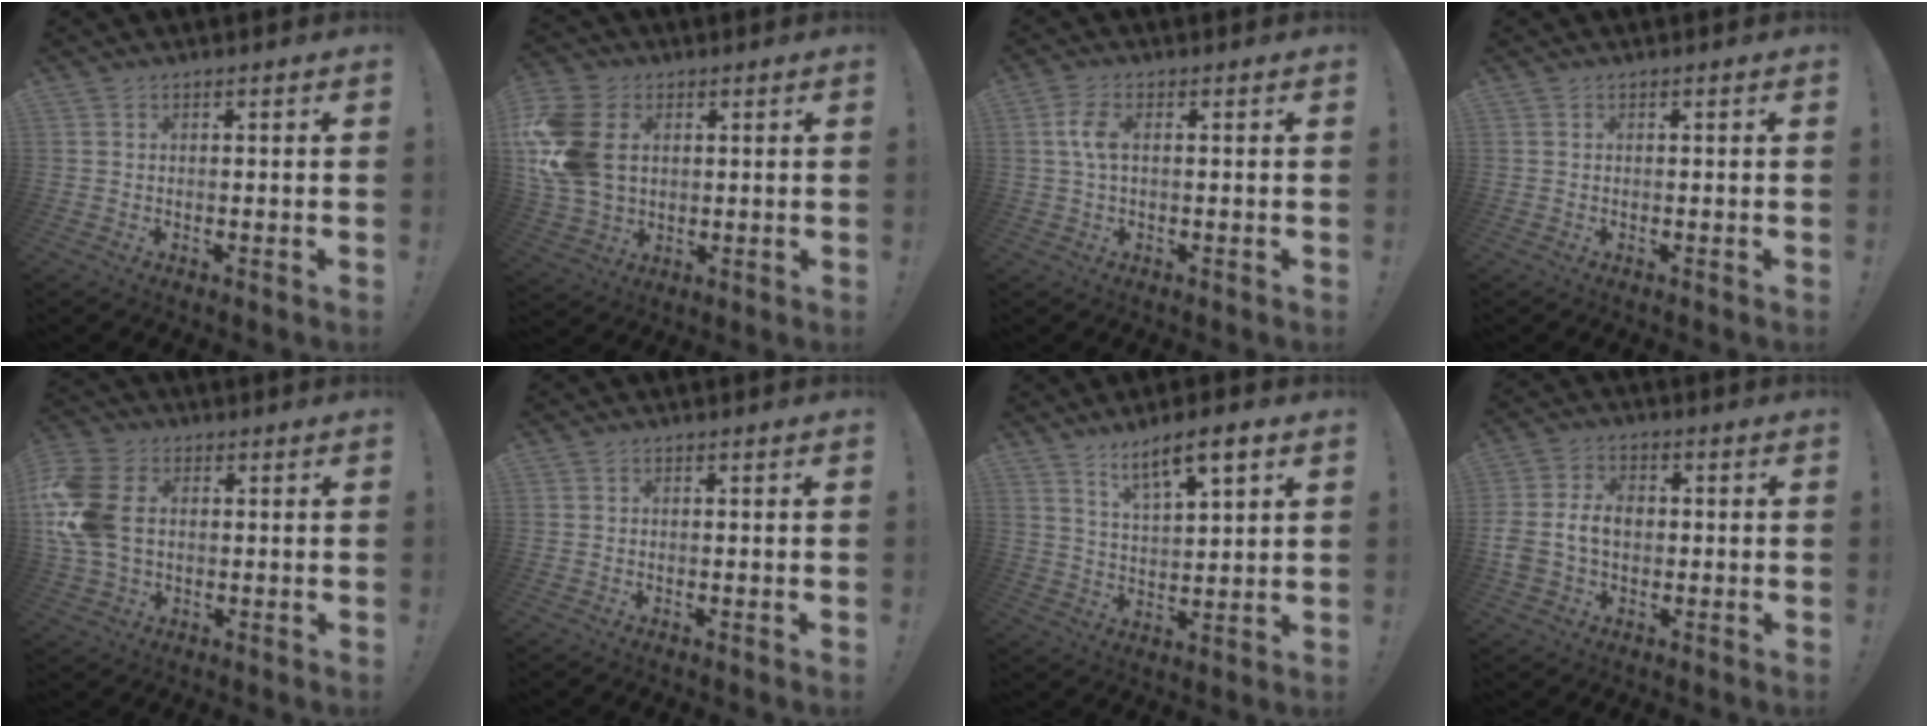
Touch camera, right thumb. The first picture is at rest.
{"total": 17.8, "force": [3.1, 13.1, 11.7], "torque": [-0.236, -0.005, 0.061]}
{"total": 5.1, "force": [0.6, 2.3, 4.5], "torque": [-0.092, 0.000, 0.006]}
{"total": 0.0}
{"total": 15.6, "force": [1.2, 11.0, 11.0], "torque": [-0.224, 0.003, 0.025]}
{"total": 0.0}
{"total": 9.4, "force": [6.4, 2.2, 6.5], "torque": [-0.099, -0.034, 0.107]}
{"total": 10.3, "force": [-0.5, 7.5, 7.0], "torque": [-0.150, 0.006, -0.008]}